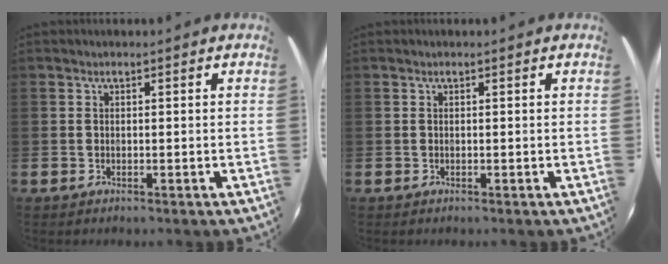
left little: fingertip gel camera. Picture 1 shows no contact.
{"total": 0.0}